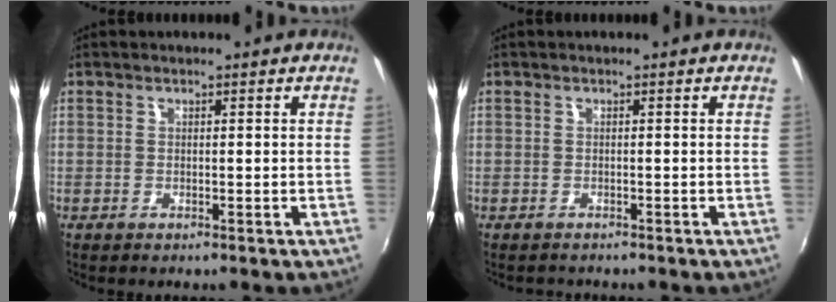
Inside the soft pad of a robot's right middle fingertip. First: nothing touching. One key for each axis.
{"total": 1.1, "fx": -1.0, "fy": 0.5, "fz": 0.0, "tx": -0.004, "ty": 0.002, "tz": -0.015}